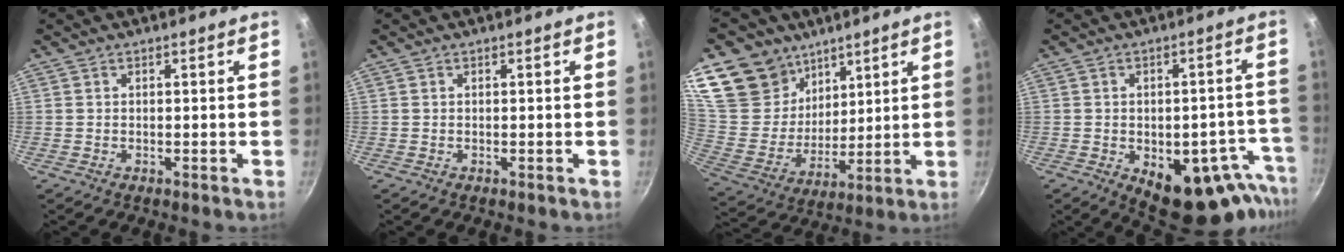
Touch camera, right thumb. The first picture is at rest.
{"total": 0.0}
{"total": 19.7, "force": [12.7, 13.4, 7.0], "torque": [-0.108, -0.069, 0.245]}
{"total": 18.0, "force": [-8.9, 9.8, 12.2], "torque": [-0.073, 0.016, -0.109]}